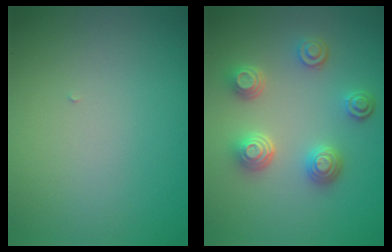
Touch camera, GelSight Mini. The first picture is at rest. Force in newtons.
{"total": 4.1, "press": 3.4, "slide": 2.3}